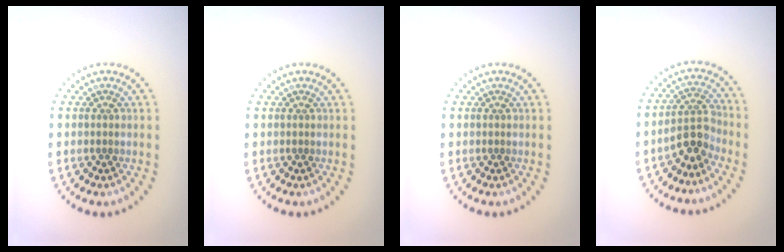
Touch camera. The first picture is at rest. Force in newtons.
{"total": 0.0}
{"total": 0.0}
{"total": 2.9, "press": 2.6, "slide": 1.4}